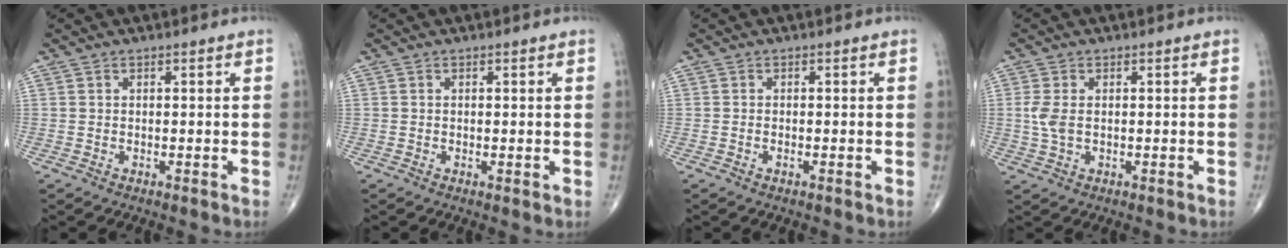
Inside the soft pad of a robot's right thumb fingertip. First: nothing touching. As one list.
[{"total": 0.5, "force": [0.0, 0.1, 0.5], "torque": [-0.011, -0.004, -0.001]}, {"total": 0.7, "force": [-0.3, 0.2, 0.5], "torque": [-0.012, 0.000, -0.007]}, {"total": 3.8, "force": [0.1, 2.2, 3.0], "torque": [-0.076, 0.002, 0.004]}]